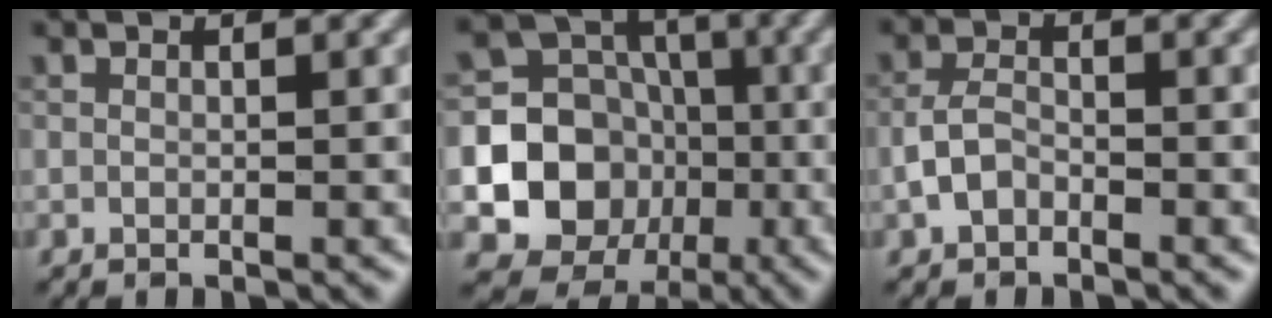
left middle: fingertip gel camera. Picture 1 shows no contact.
{"total": 10.3, "force": [-2.0, 9.3, 3.9], "torque": [-0.056, -0.014, -0.062]}
{"total": 2.1, "force": [-1.1, 1.2, 1.3], "torque": [-0.026, 0.006, -0.028]}